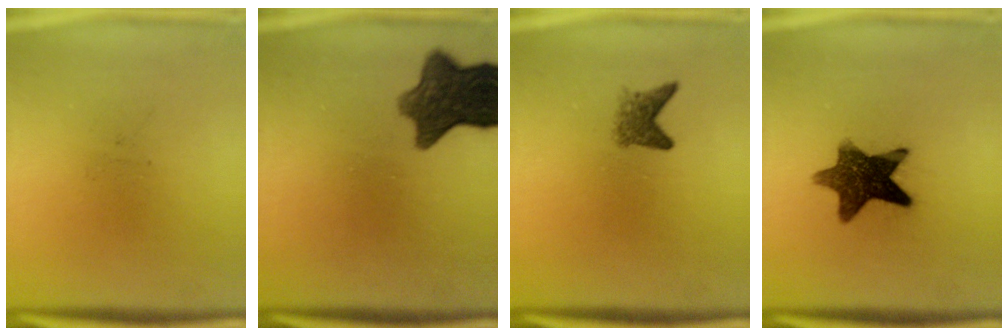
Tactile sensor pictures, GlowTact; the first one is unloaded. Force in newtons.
{"total": 9.5}
{"total": 2.3}
{"total": 11.3}